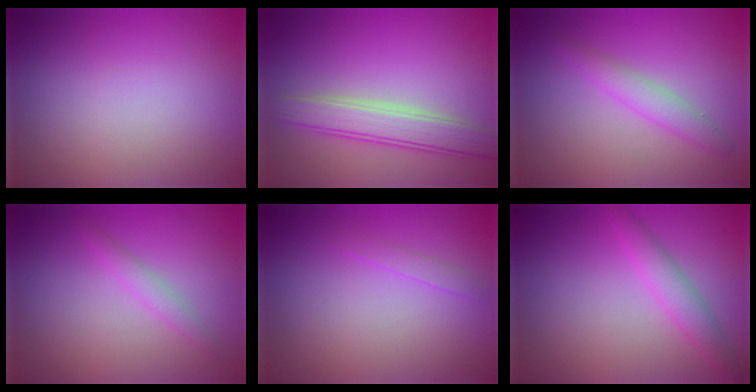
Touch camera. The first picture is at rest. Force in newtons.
{"total": 3.9, "press": 3.9, "slide": 0.1}
{"total": 2.9, "press": 2.9, "slide": 0.4}
{"total": 1.1, "press": 1.1, "slide": 0.1}
{"total": 0.9, "press": 0.9, "slide": 0.0}
{"total": 2.4, "press": 2.4, "slide": 0.0}